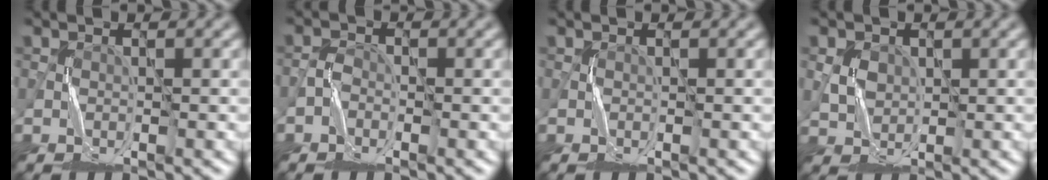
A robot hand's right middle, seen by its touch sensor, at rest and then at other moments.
{"total": 1.0, "force": [-0.8, 0.5, 0.2], "torque": [-0.001, 0.006, -0.018]}
{"total": 0.0}
{"total": 1.7, "force": [0.8, 1.4, 0.6], "torque": [-0.014, -0.003, 0.016]}